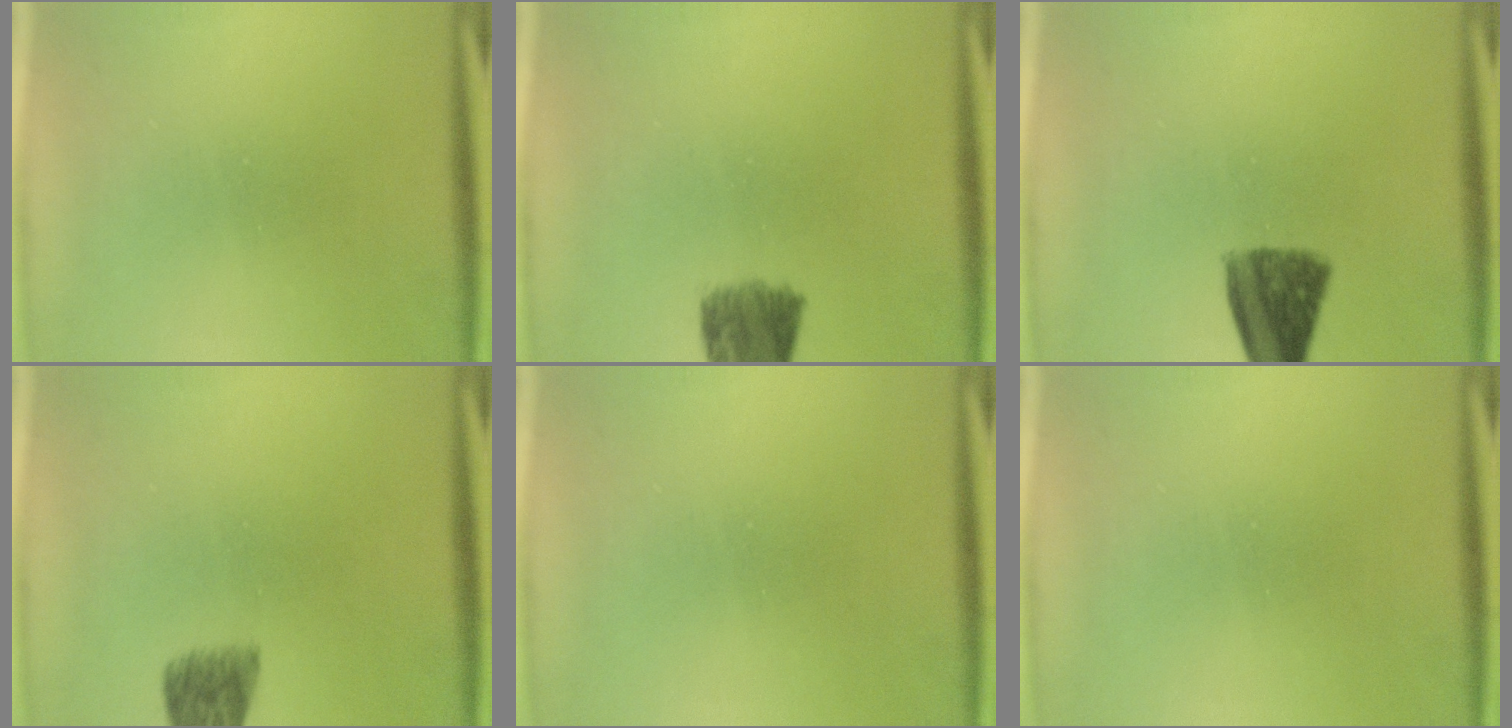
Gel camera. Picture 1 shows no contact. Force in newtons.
{"total": 7.4}
{"total": 8.2}
{"total": 5.4}
{"total": 0.0}
{"total": 0.0}